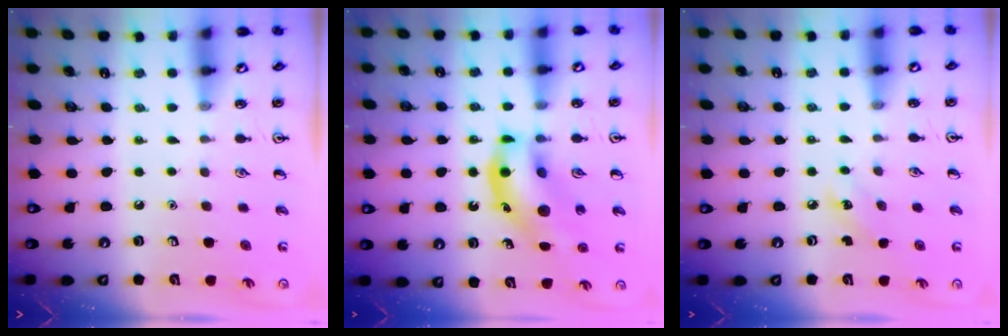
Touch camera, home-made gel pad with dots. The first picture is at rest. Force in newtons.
{"total": 14.4, "press": 13.8, "slide": 4.0}
{"total": 5.0, "press": 4.8, "slide": 1.3}